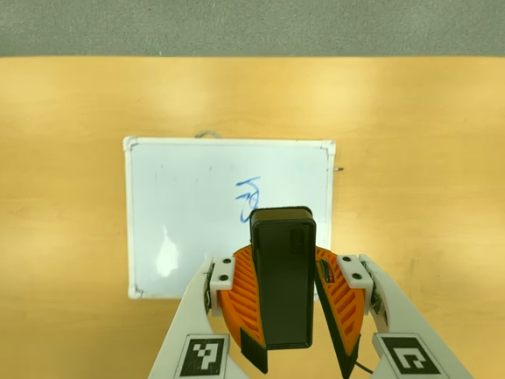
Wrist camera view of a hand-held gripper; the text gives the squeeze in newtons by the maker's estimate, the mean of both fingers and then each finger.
{"total": 9.5, "left": 9.9, "right": 9.1}